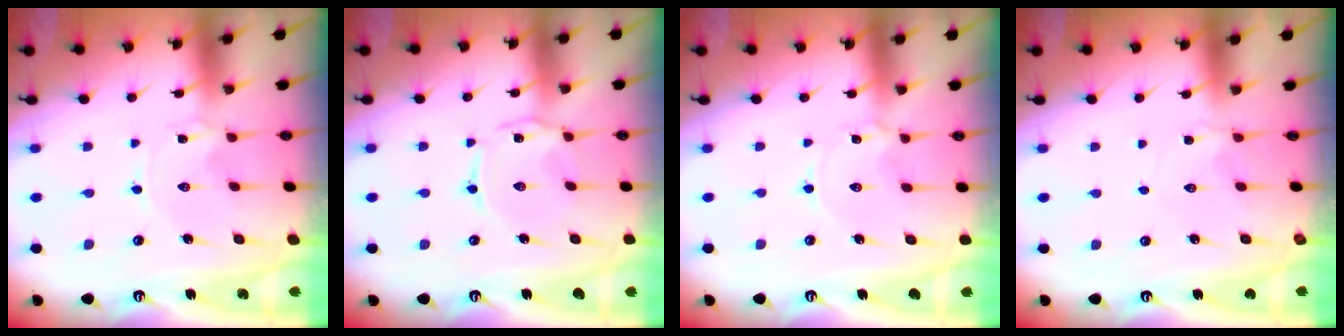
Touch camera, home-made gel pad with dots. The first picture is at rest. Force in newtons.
{"total": 1.7, "press": 1.7, "slide": 0.4}
{"total": 0.9, "press": 0.9, "slide": 0.1}
{"total": 1.6, "press": 1.6, "slide": 0.4}